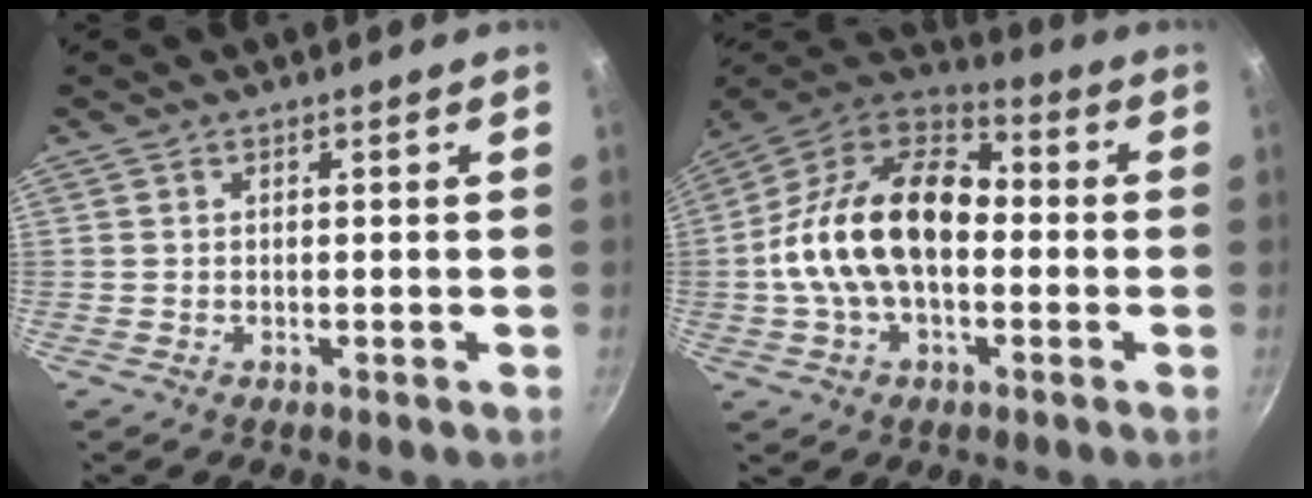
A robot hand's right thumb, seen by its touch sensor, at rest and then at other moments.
{"total": 20.7, "force": [-1.2, 13.0, 16.1], "torque": [-0.267, 0.045, -0.039]}